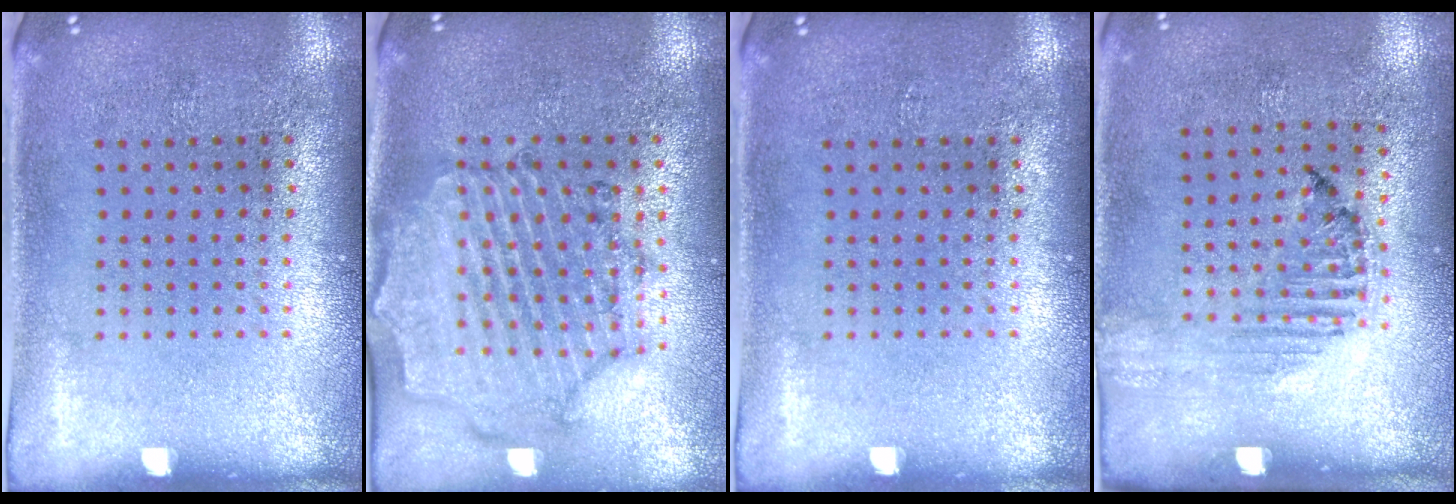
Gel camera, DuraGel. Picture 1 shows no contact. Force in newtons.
{"total": 1.6, "press": 1.6, "slide": 0.3}
{"total": 0.0}
{"total": 1.3, "press": 1.2, "slide": 0.4}